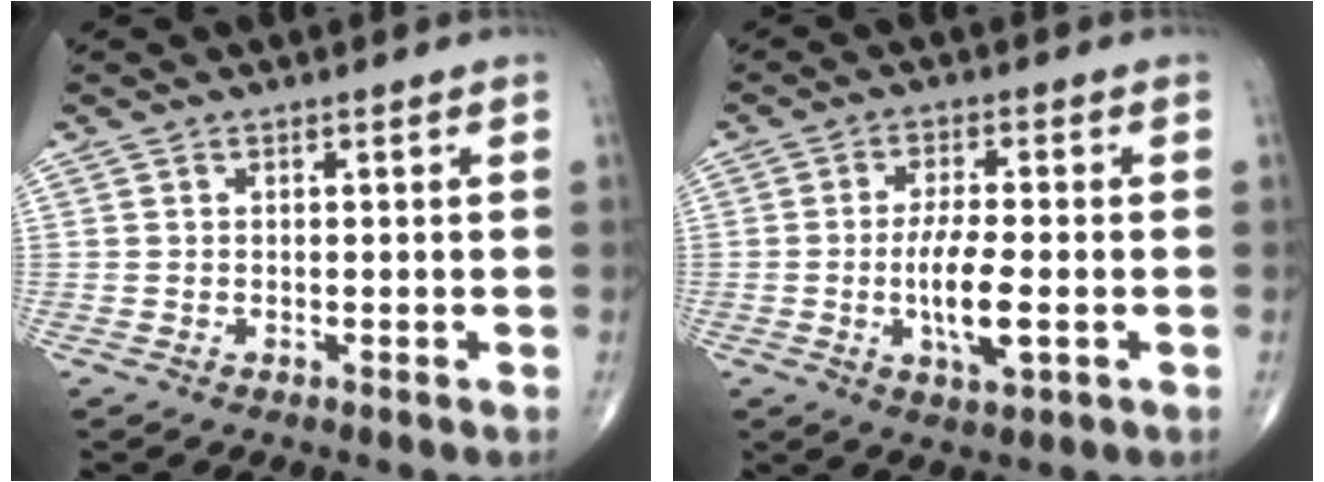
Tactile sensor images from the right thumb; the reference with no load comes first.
{"total": 8.3, "force": [-1.6, 2.4, 7.8], "torque": [-0.146, -0.003, -0.030]}